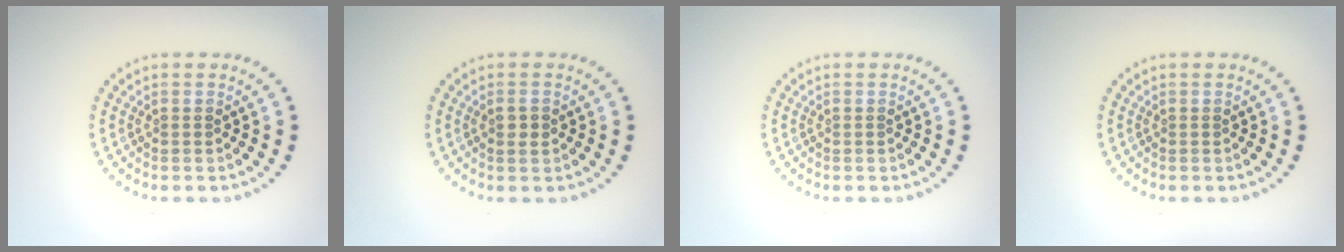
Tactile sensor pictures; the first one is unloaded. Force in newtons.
{"total": 1.1, "press": 1.0, "slide": 0.2}
{"total": 0.0}
{"total": 0.0}